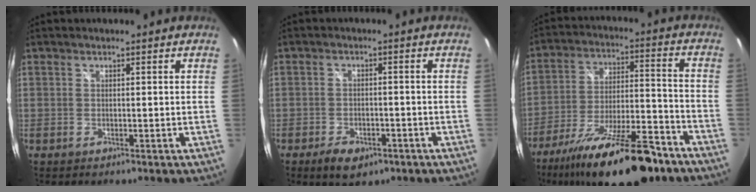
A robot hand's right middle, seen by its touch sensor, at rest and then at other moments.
{"total": 5.9, "force": [-3.7, 3.2, 3.4], "torque": [-0.076, -0.006, -0.054]}
{"total": 23.5, "force": [-17.1, 6.3, 14.7], "torque": [-0.263, -0.039, -0.265]}